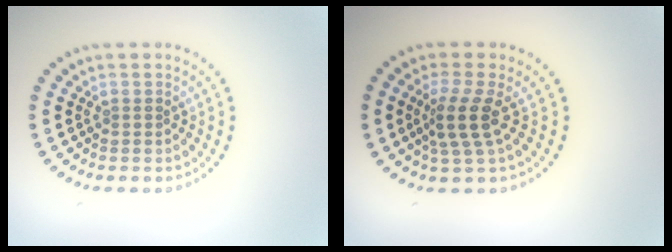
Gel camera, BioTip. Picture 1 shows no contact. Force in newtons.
{"total": 3.1, "press": 2.3, "slide": 2.0}